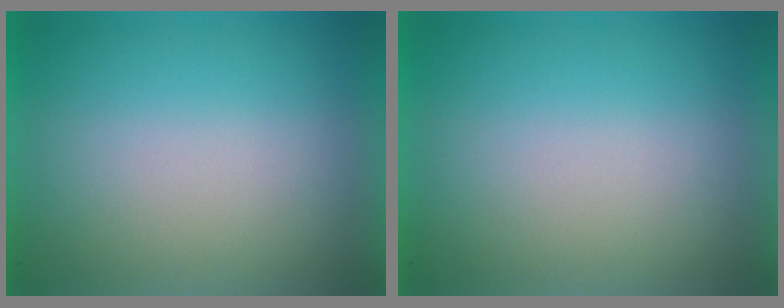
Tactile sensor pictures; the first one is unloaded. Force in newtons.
{"total": 0.0}